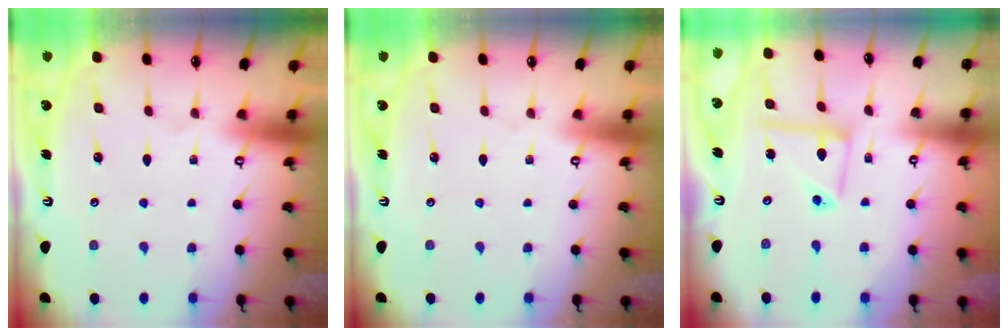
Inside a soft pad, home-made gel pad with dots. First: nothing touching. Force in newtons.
{"total": 0.0}
{"total": 8.4, "press": 8.3, "slide": 0.8}